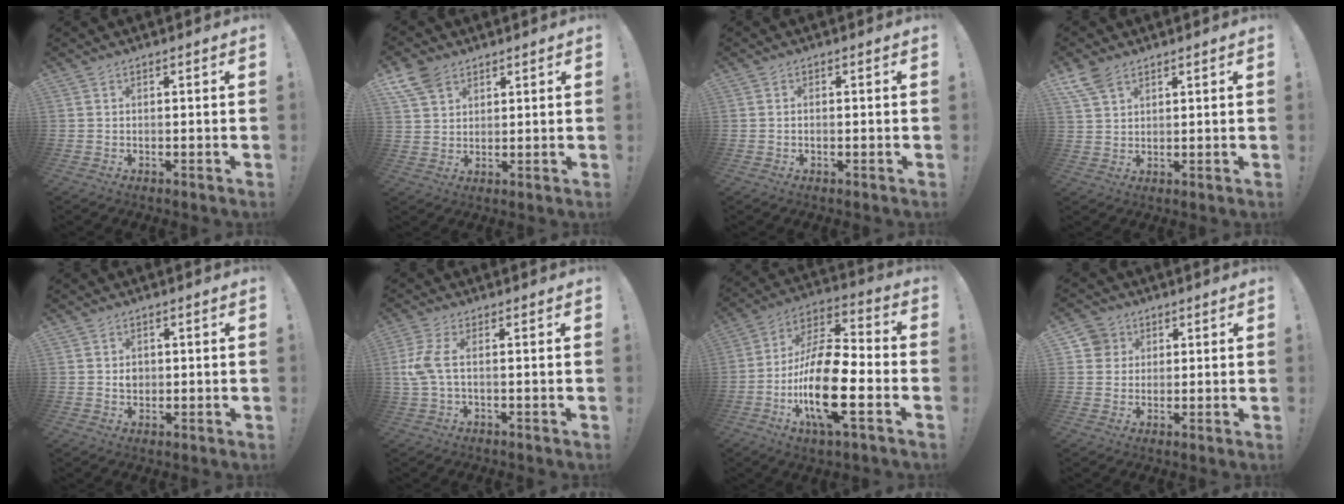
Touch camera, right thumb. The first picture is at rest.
{"total": 7.7, "force": [5.0, 4.9, 3.4], "torque": [-0.064, -0.017, 0.100]}
{"total": 0.9, "force": [-0.4, 0.4, 0.7], "torque": [-0.019, 0.003, -0.006]}
{"total": 6.2, "force": [4.2, 3.2, 3.4], "torque": [-0.057, -0.017, 0.081]}
{"total": 2.2, "force": [0.2, 1.9, 1.2], "torque": [-0.011, -0.001, 0.001]}
{"total": 5.8, "force": [0.3, 1.9, 5.5], "torque": [-0.123, -0.009, 0.004]}
{"total": 21.4, "force": [-6.4, 8.1, 18.8], "torque": [-0.372, 0.033, -0.104]}
{"total": 5.2, "force": [2.1, 4.6, 0.9], "torque": [-0.011, -0.006, 0.040]}